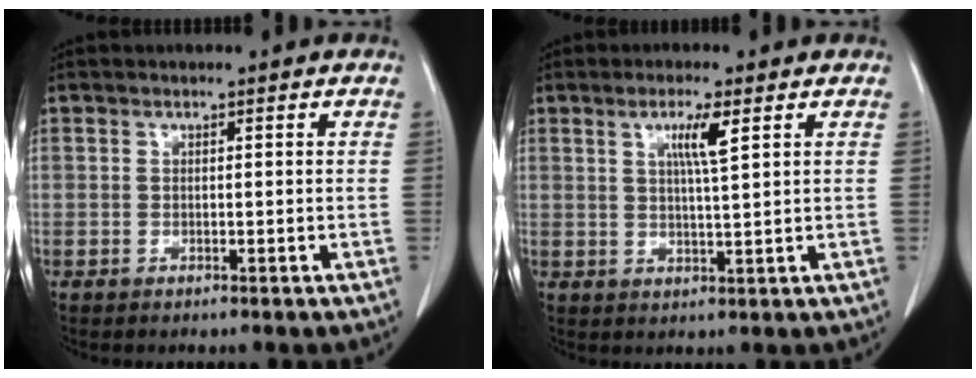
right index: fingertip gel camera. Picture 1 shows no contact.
{"total": 4.4, "force": [1.9, -0.3, 4.0], "torque": [-0.071, -0.003, 0.034]}